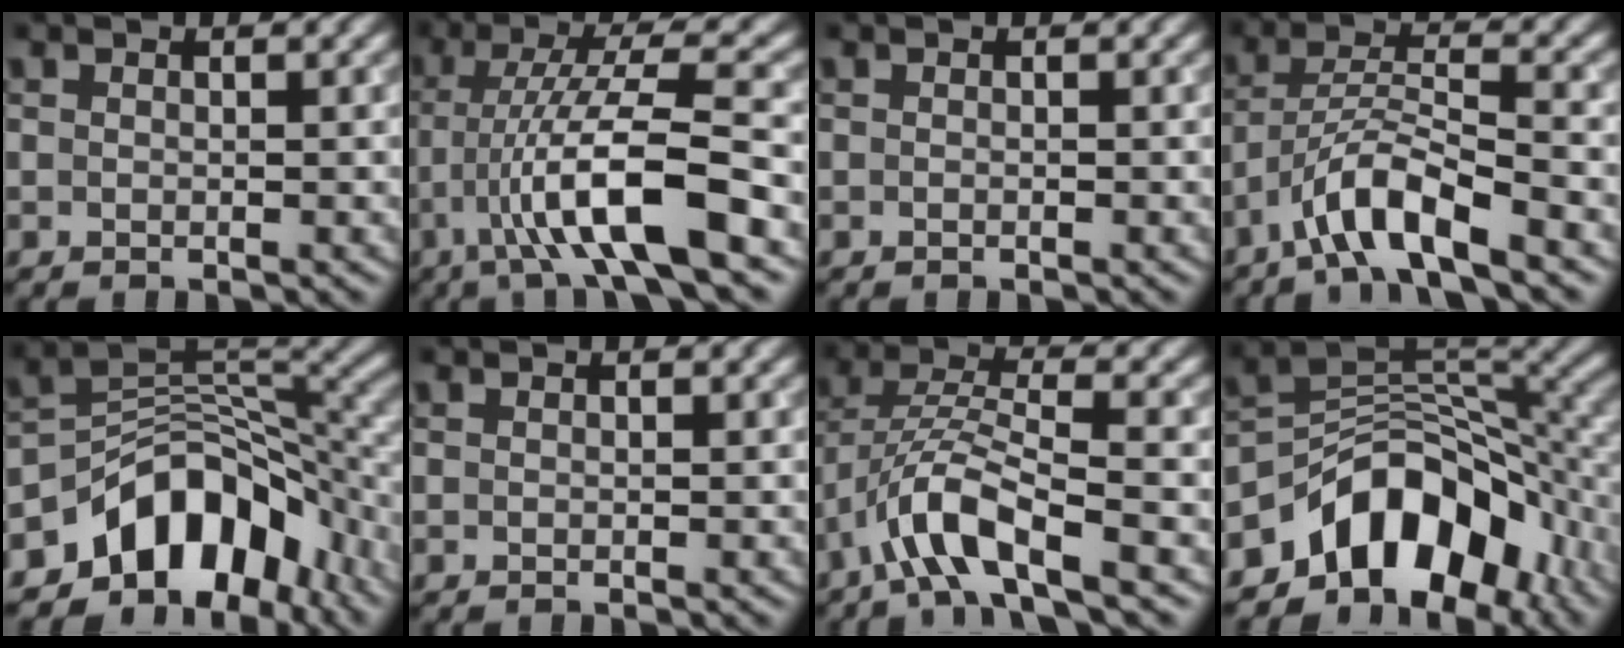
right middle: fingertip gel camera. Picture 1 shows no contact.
{"total": 8.7, "force": [-3.4, 1.4, 7.9], "torque": [-0.133, 0.014, -0.063]}
{"total": 0.0}
{"total": 5.4, "force": [-3.7, 0.9, 3.9], "torque": [-0.067, 0.009, -0.074]}
{"total": 10.0, "force": [-6.0, 6.0, 5.3], "torque": [-0.055, 0.003, -0.108]}
{"total": 0.0}
{"total": 6.2, "force": [-3.6, 1.5, 4.7], "torque": [-0.094, 0.005, -0.075]}
{"total": 10.3, "force": [-6.2, 6.0, 5.6], "torque": [-0.059, 0.006, -0.112]}